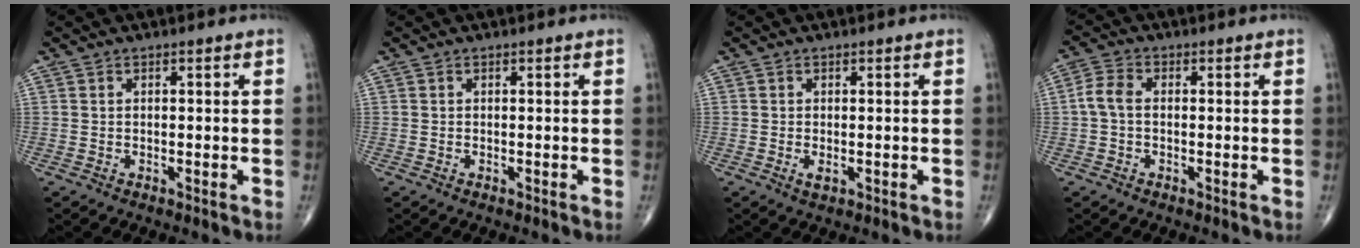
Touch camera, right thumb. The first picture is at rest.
{"total": 0.0}
{"total": 1.4, "force": [-0.4, 0.6, 1.2], "torque": [-0.022, -0.003, -0.006]}
{"total": 4.0, "force": [-0.2, 2.6, 3.1], "torque": [-0.065, 0.012, -0.013]}